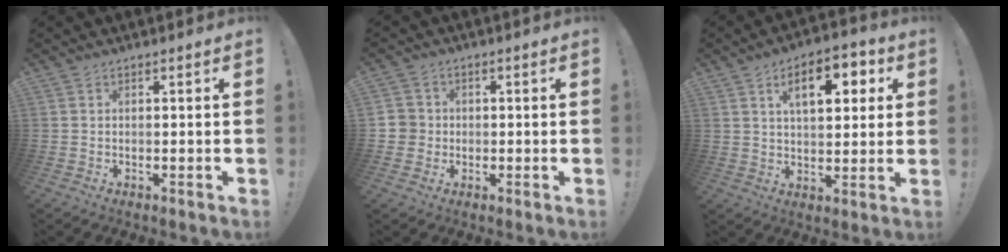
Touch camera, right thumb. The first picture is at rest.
{"total": 3.6, "force": [-0.3, 3.5, 1.0], "torque": [-0.025, 0.007, -0.004]}
{"total": 11.9, "force": [4.4, 5.9, 9.3], "torque": [-0.134, 0.001, 0.070]}